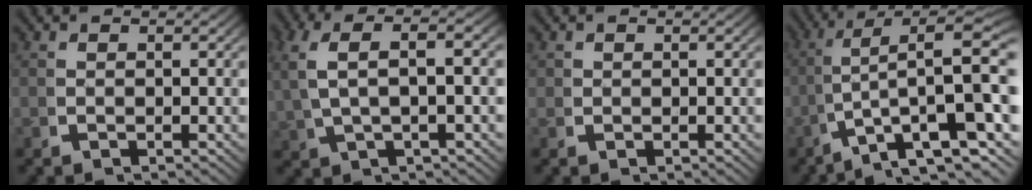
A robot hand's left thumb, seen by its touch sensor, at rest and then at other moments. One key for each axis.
{"total": 5.8, "fx": 1.7, "fy": 2.1, "fz": 5.1, "tx": -0.105, "ty": 0.018, "tz": 0.031}
{"total": 0.8, "fx": 0.3, "fy": 0.7, "fz": 0.2, "tx": -0.004, "ty": -0.002, "tz": 0.008}
{"total": 11.7, "fx": -1.8, "fy": 5.6, "fz": 10.1, "tx": -0.168, "ty": -0.041, "tz": -0.004}